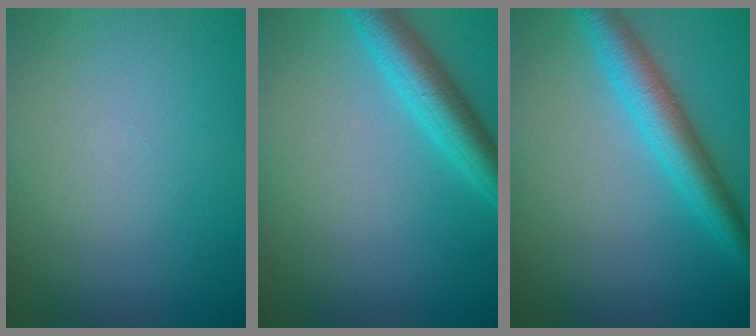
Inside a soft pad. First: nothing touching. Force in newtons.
{"total": 4.5, "press": 4.4, "slide": 0.2}
{"total": 4.7, "press": 4.7, "slide": 0.1}